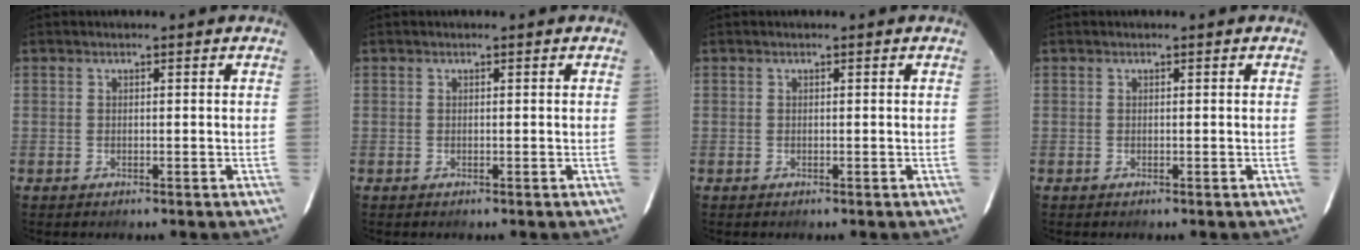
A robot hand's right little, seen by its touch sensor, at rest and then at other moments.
{"total": 0.0}
{"total": 0.0}
{"total": 0.0}